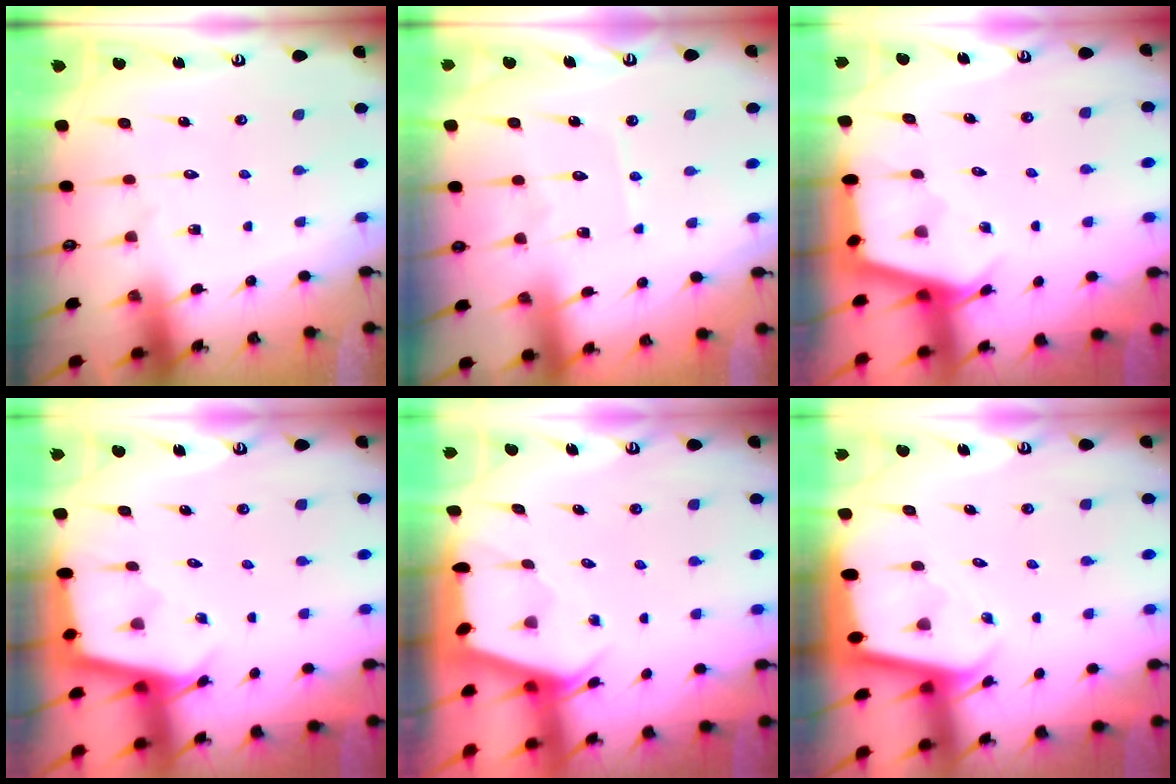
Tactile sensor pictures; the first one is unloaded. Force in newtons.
{"total": 4.8, "press": 4.8, "slide": 0.4}
{"total": 2.8, "press": 2.7, "slide": 0.3}
{"total": 2.5, "press": 2.5, "slide": 0.1}
{"total": 2.1, "press": 2.0, "slide": 0.3}
{"total": 1.9, "press": 1.9, "slide": 0.1}